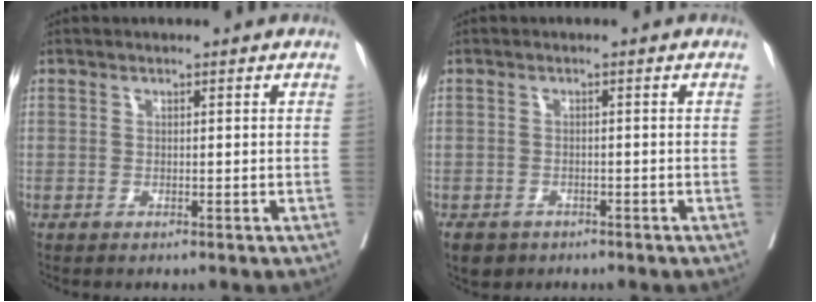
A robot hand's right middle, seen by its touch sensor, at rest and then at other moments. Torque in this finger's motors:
{"motor_torque": [0.43, -0.52, 0.14, 0.01]}